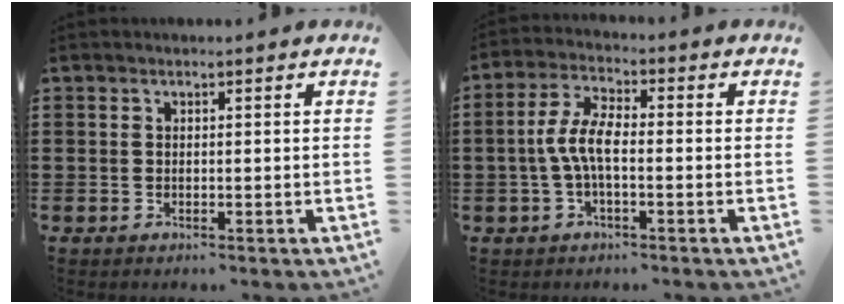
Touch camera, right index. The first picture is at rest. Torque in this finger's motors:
{"motor_torque": [1.55, -0.45, 0.85, 0.21]}